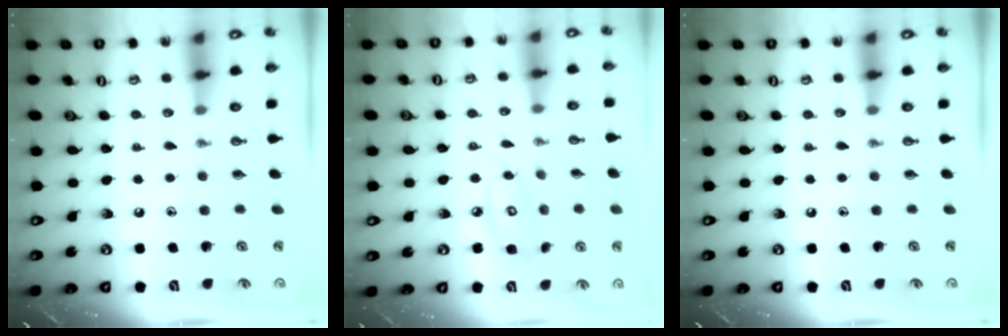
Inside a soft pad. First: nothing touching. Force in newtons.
{"total": 7.1, "press": 7.0, "slide": 0.5}
{"total": 0.0}